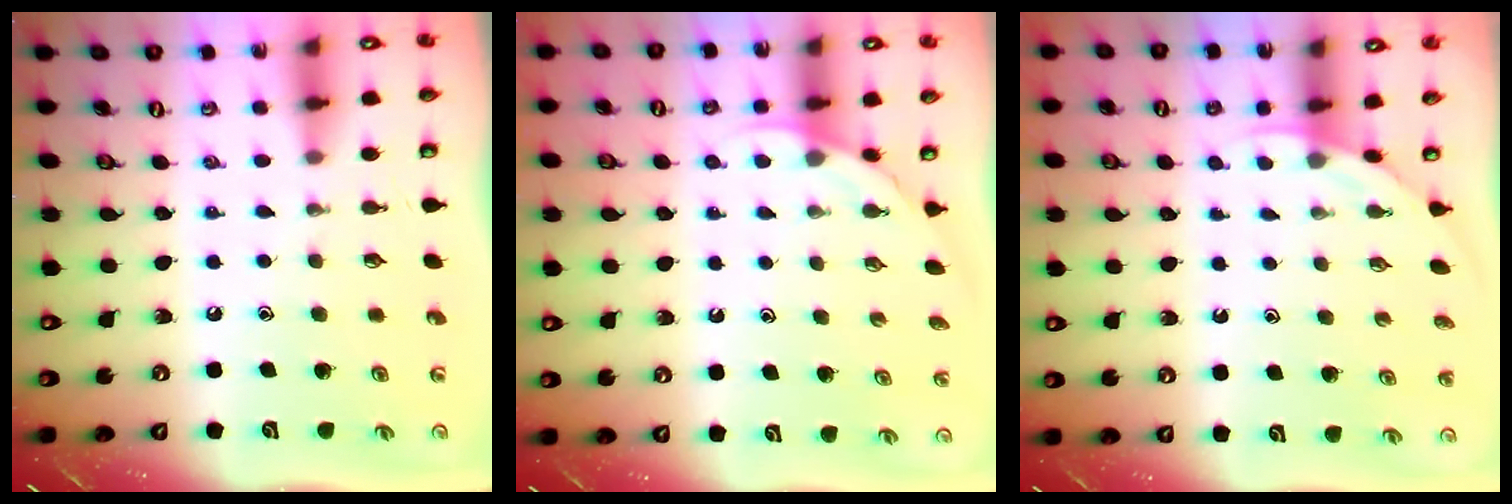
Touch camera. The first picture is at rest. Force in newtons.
{"total": 2.5, "press": 2.5, "slide": 0.2}
{"total": 1.9, "press": 1.9, "slide": 0.1}